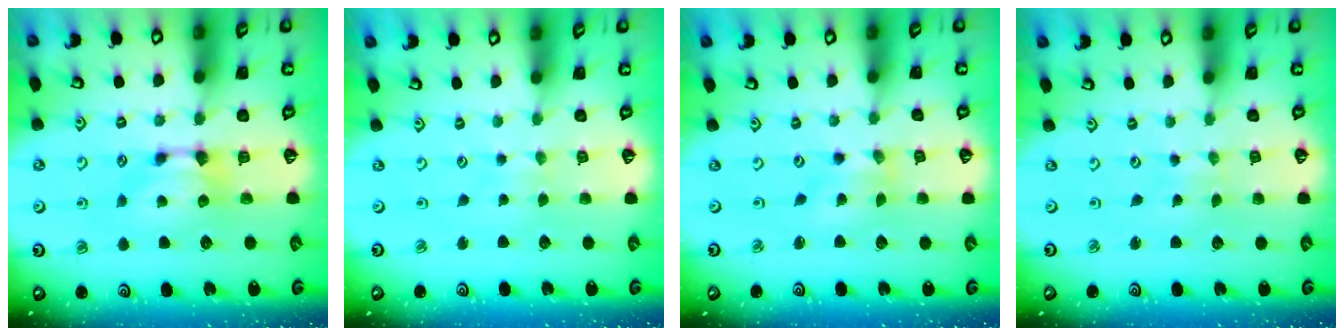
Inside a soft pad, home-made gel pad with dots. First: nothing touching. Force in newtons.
{"total": 3.6, "press": 3.6, "slide": 0.1}
{"total": 2.6, "press": 2.5, "slide": 0.9}
{"total": 5.7, "press": 5.7, "slide": 0.2}